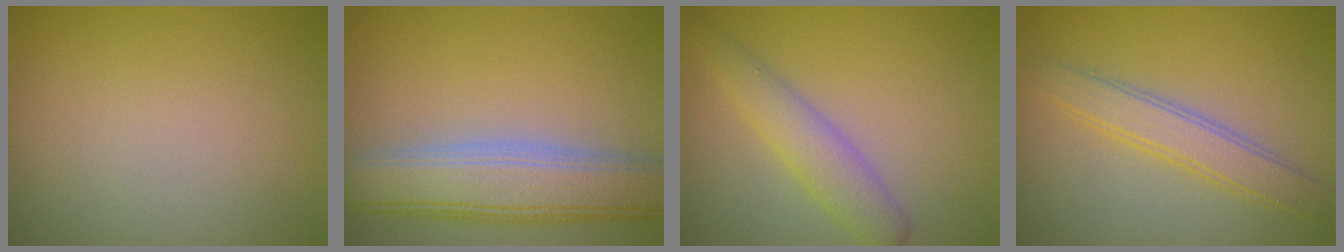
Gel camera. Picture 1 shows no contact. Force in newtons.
{"total": 7.4, "press": 7.3, "slide": 0.7}
{"total": 3.2, "press": 3.2, "slide": 0.3}
{"total": 3.4, "press": 3.4, "slide": 0.1}